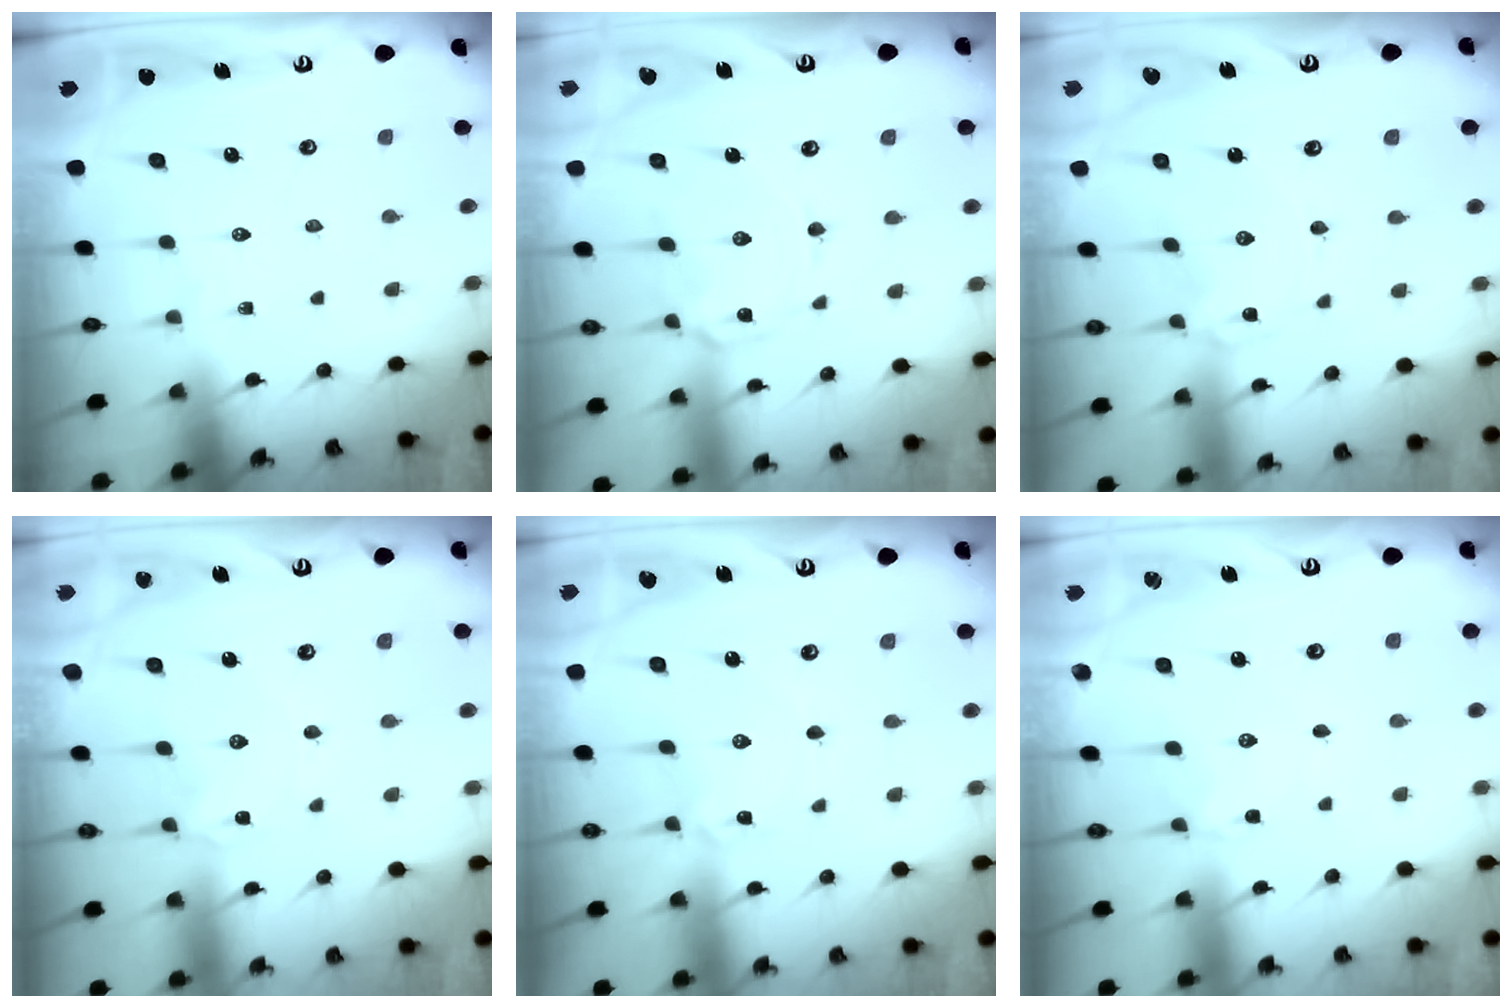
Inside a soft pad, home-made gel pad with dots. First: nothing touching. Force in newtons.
{"total": 3.2, "press": 3.2, "slide": 0.3}
{"total": 0.0}
{"total": 1.6, "press": 1.6, "slide": 0.3}
{"total": 1.5, "press": 1.5, "slide": 0.2}
{"total": 2.1, "press": 2.1, "slide": 0.2}